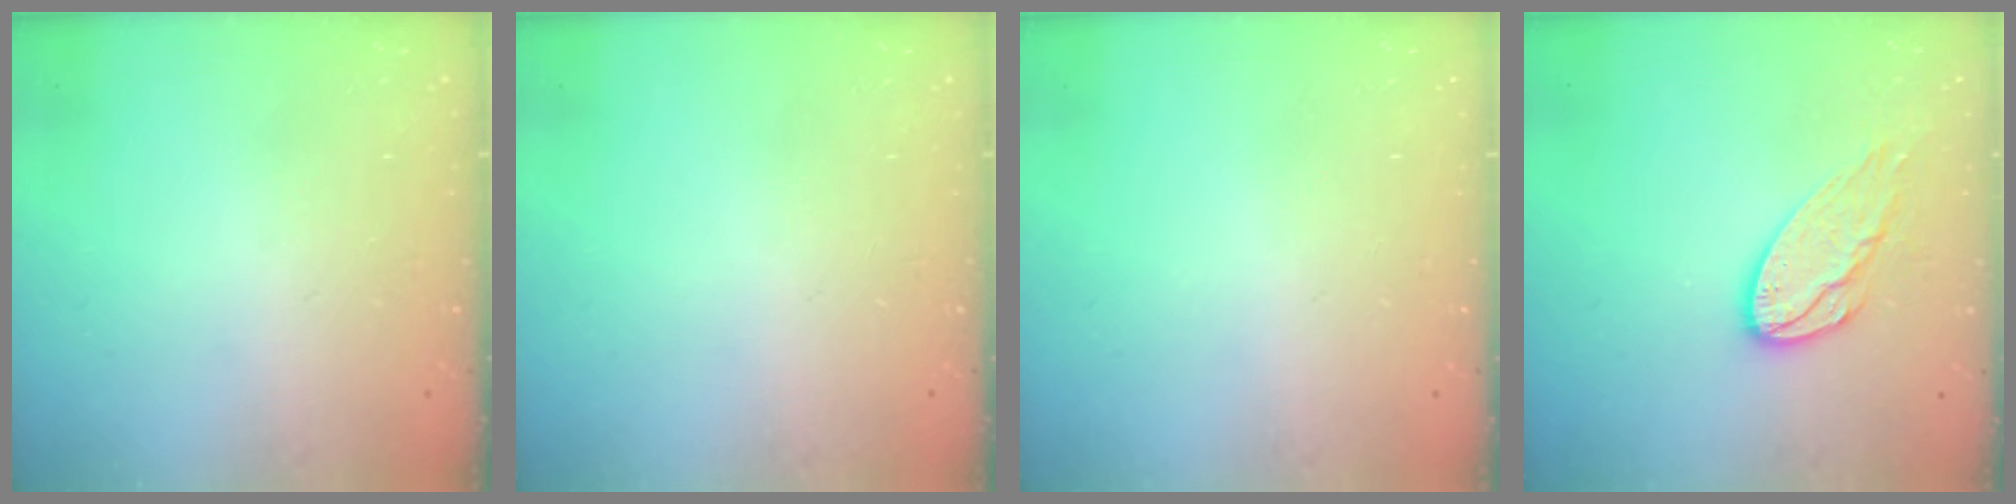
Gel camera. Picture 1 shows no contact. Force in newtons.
{"total": 0.0}
{"total": 0.0}
{"total": 11.0, "press": 11.0, "slide": 0.6}